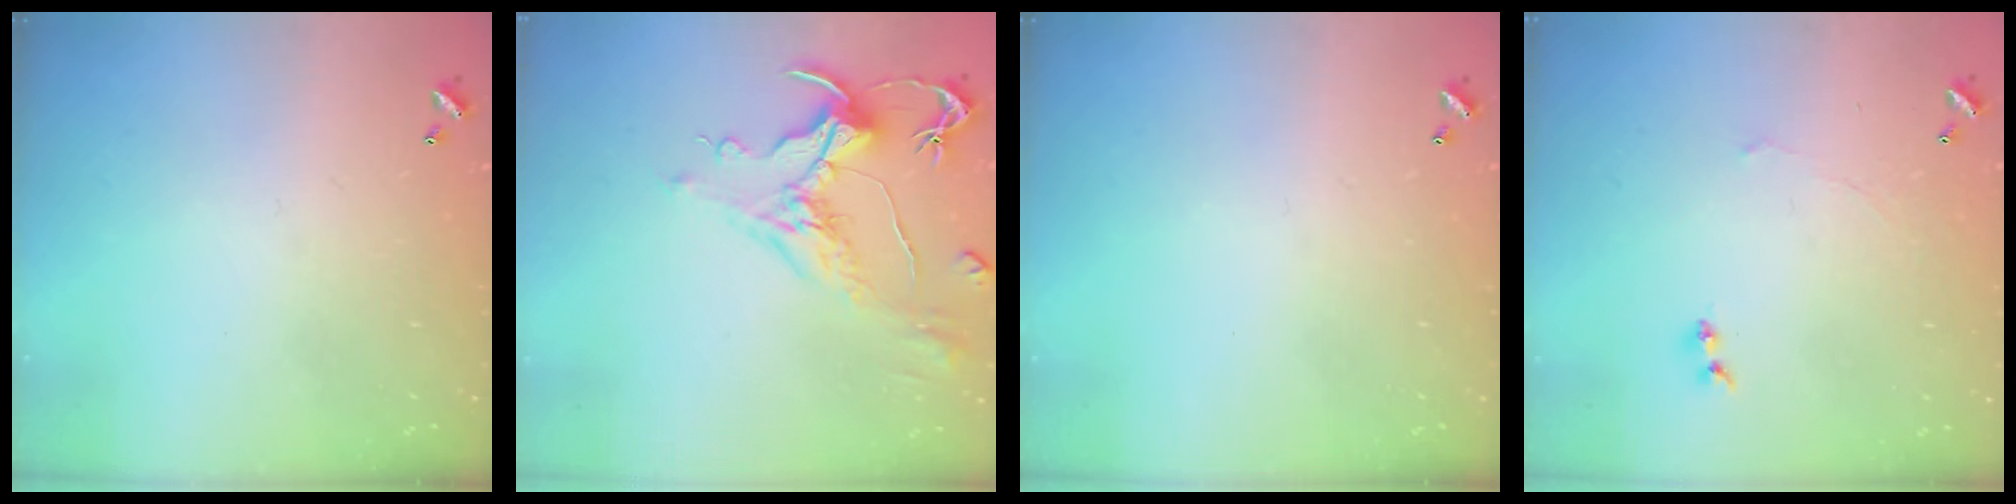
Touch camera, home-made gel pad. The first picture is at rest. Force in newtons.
{"total": 1.6, "press": 0.7, "slide": 1.5}
{"total": 0.0}
{"total": 0.7, "press": 0.1, "slide": 0.7}